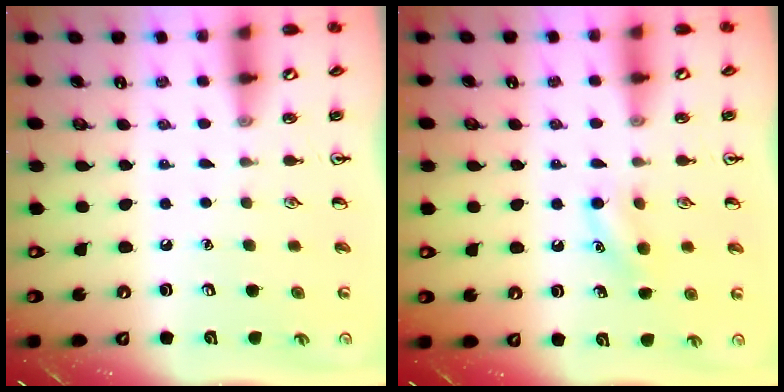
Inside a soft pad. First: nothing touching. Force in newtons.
{"total": 8.3, "press": 8.1, "slide": 1.5}